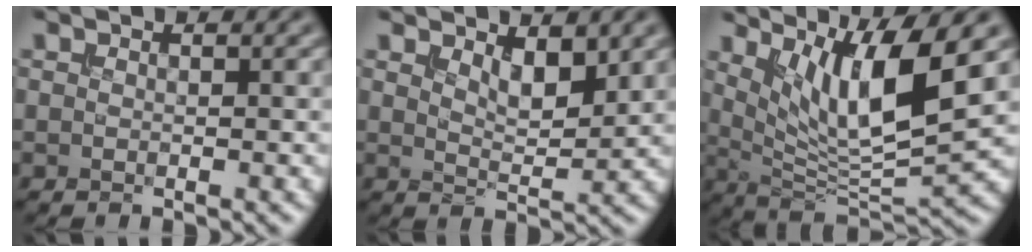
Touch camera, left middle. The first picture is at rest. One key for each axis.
{"total": 2.7, "fx": 1.6, "fy": 1.0, "fz": 2.0, "tx": -0.036, "ty": -0.009, "tz": 0.029}
{"total": 9.2, "fx": 3.7, "fy": 2.3, "fz": 8.1, "tx": -0.136, "ty": -0.015, "tz": 0.072}